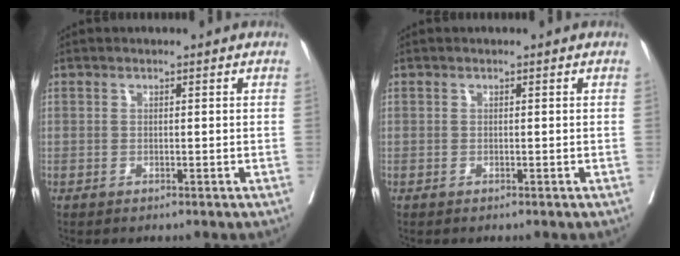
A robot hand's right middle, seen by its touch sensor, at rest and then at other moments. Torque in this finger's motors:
{"motor_torque": [0.06, -0.08, 0.05, 0.00]}